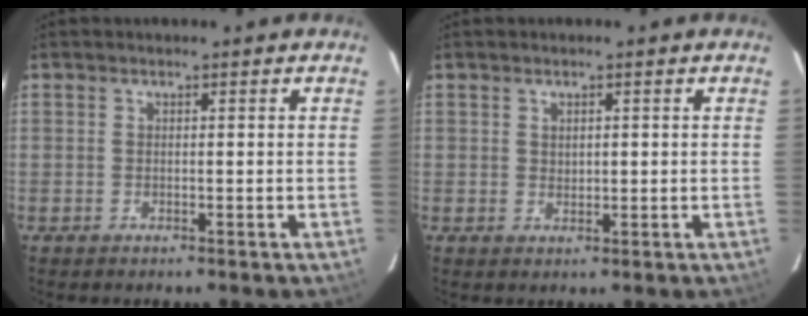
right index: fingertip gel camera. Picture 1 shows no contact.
{"total": 1.3, "force": [0.6, 0.9, 0.6], "torque": [-0.008, 0.003, 0.013]}